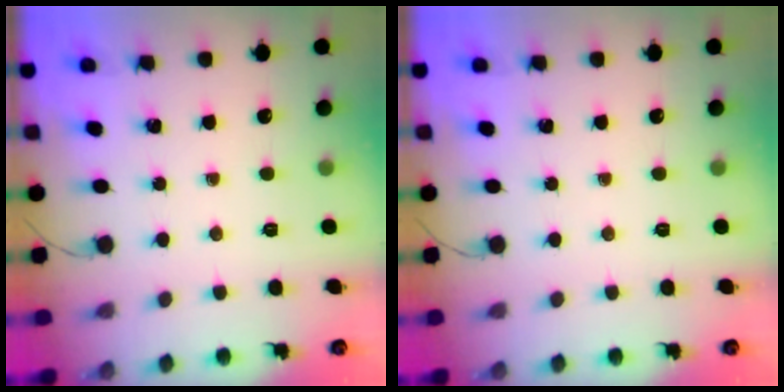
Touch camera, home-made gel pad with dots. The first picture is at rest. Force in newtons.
{"total": 0.0}